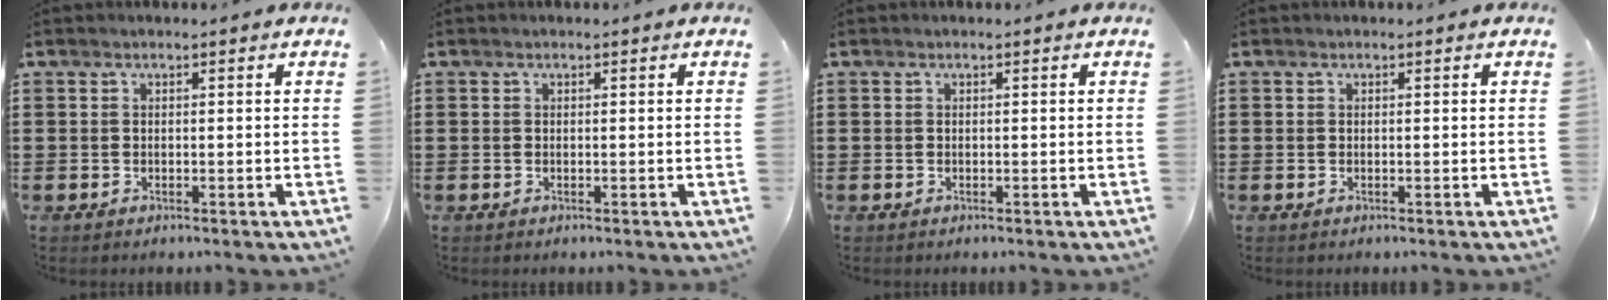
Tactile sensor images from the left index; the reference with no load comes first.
{"total": 0.0}
{"total": 0.0}
{"total": 0.0}